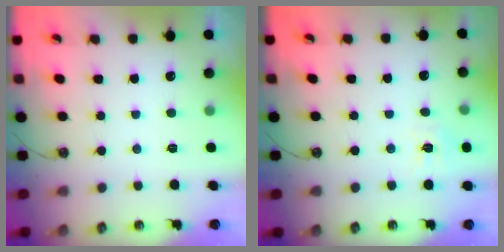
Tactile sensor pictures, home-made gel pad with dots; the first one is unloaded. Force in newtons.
{"total": 6.7, "press": 6.7, "slide": 0.7}